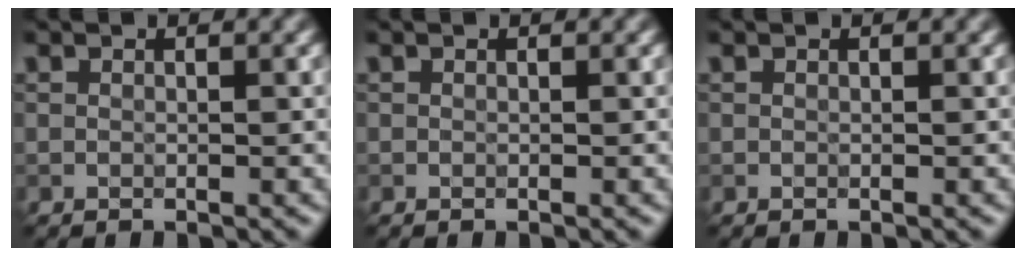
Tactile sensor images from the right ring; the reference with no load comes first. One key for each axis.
{"total": 0.0}
{"total": 0.0}